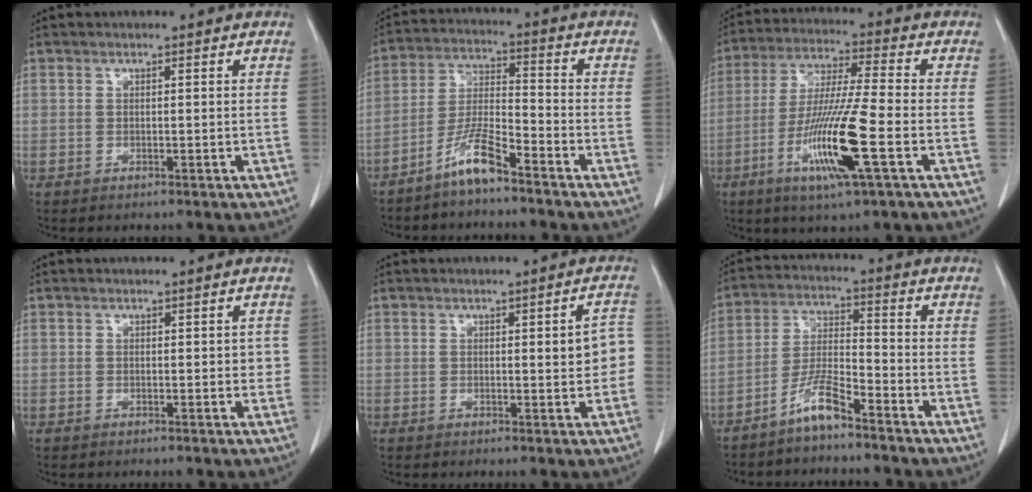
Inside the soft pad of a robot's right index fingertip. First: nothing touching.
{"total": 7.1, "force": [-5.4, 0.6, 4.6], "torque": [-0.099, -0.009, -0.107]}
{"total": 13.9, "force": [-5.0, -0.2, 13.0], "torque": [-0.258, -0.021, -0.096]}
{"total": 1.6, "force": [0.0, 1.0, 1.2], "torque": [-0.009, 0.012, 0.001]}
{"total": 4.5, "force": [0.0, 1.1, 4.3], "torque": [-0.043, 0.011, -0.003]}
{"total": 6.1, "force": [-4.8, 0.4, 3.8], "torque": [-0.082, -0.007, -0.095]}